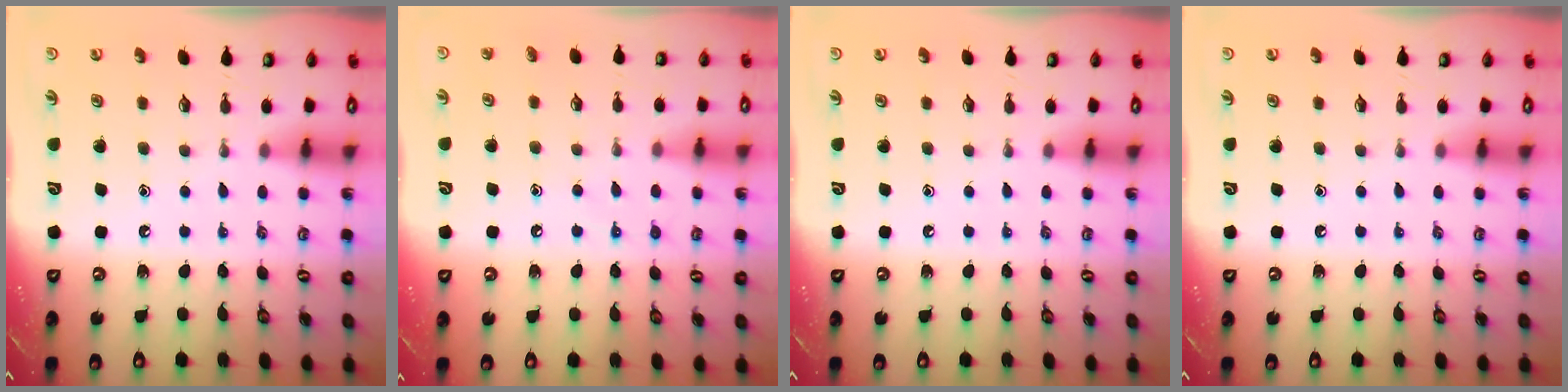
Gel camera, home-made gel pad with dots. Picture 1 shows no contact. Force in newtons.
{"total": 6.1, "press": 6.1, "slide": 0.7}
{"total": 0.0}
{"total": 0.0}